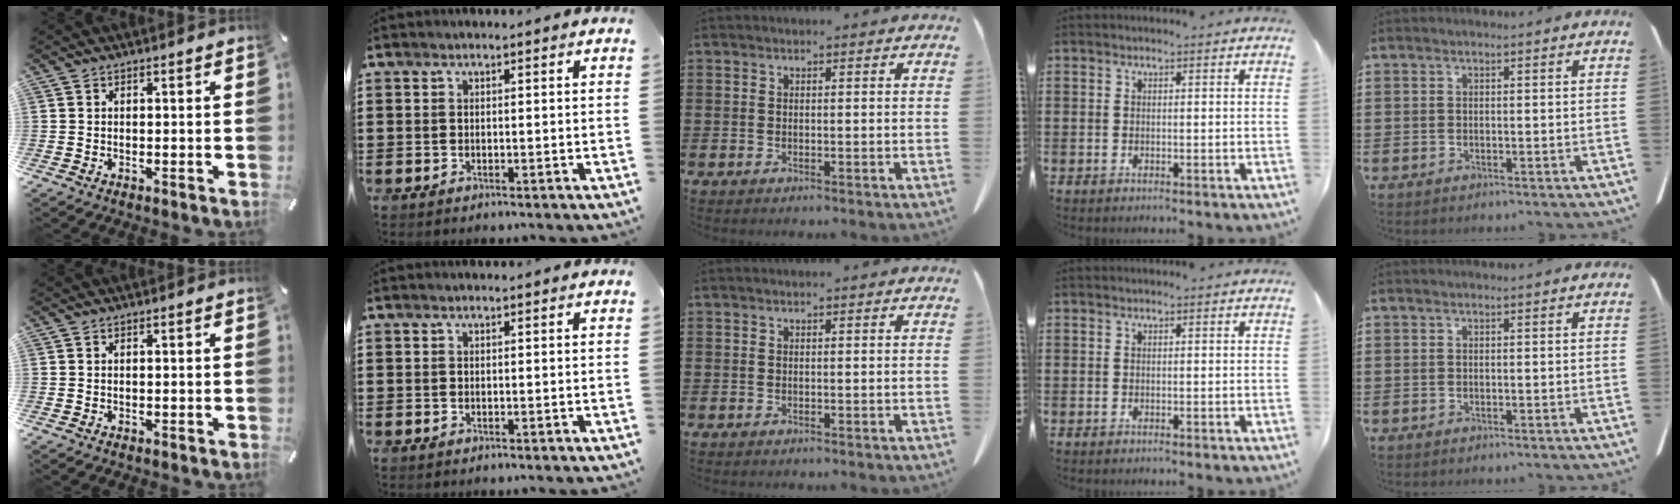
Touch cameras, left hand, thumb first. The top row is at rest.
{}